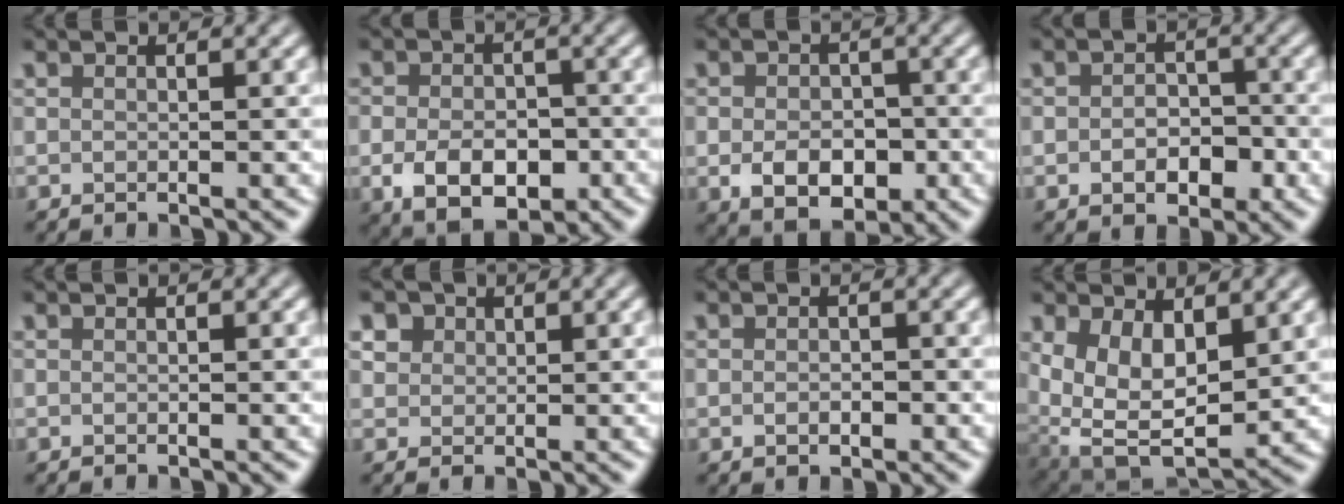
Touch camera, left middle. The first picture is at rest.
{"total": 5.9, "force": [-1.8, 4.0, 4.0], "torque": [-0.074, -0.013, -0.030]}
{"total": 5.1, "force": [-1.2, 3.6, 3.4], "torque": [-0.061, -0.012, -0.019]}
{"total": 3.2, "force": [-0.8, 2.1, 2.2], "torque": [-0.033, -0.002, -0.015]}
{"total": 0.0}
{"total": 3.1, "force": [1.7, 2.2, 1.2], "torque": [-0.037, 0.005, 0.033]}
{"total": 1.3, "force": [-0.3, 0.8, 0.9], "torque": [-0.016, 0.000, -0.005]}
{"total": 8.2, "force": [1.3, 5.0, 6.4], "torque": [-0.127, -0.022, 0.033]}